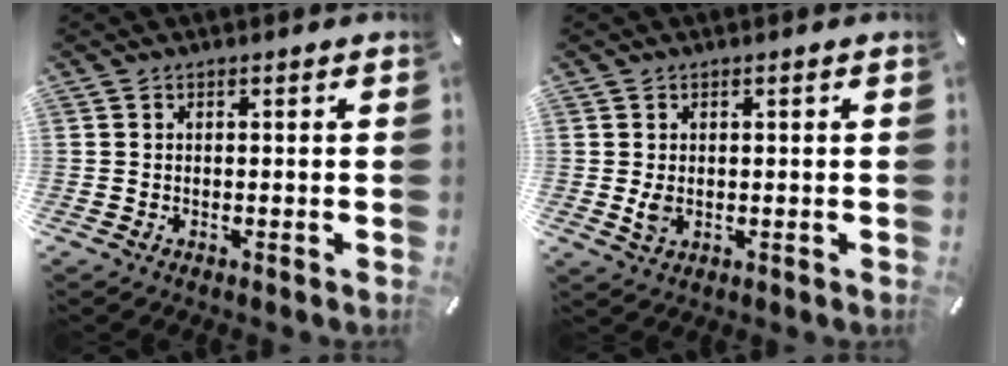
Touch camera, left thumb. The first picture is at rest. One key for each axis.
{"total": 2.5, "fx": 0.1, "fy": 1.7, "fz": 1.8, "tx": -0.042, "ty": -0.006, "tz": -0.004}